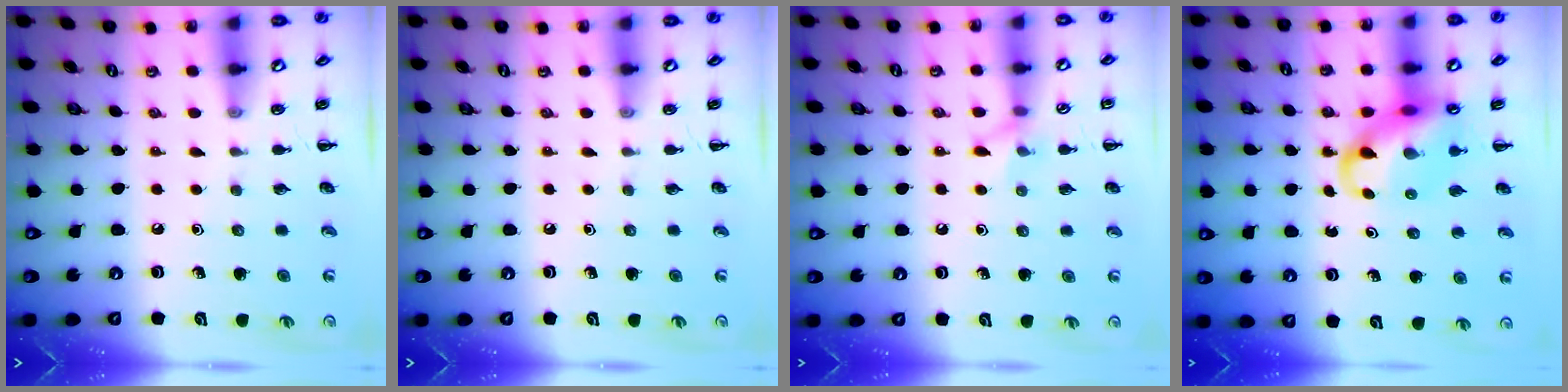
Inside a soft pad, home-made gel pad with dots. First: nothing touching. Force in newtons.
{"total": 0.0}
{"total": 6.4, "press": 6.2, "slide": 1.8}
{"total": 12.6, "press": 12.2, "slide": 3.3}